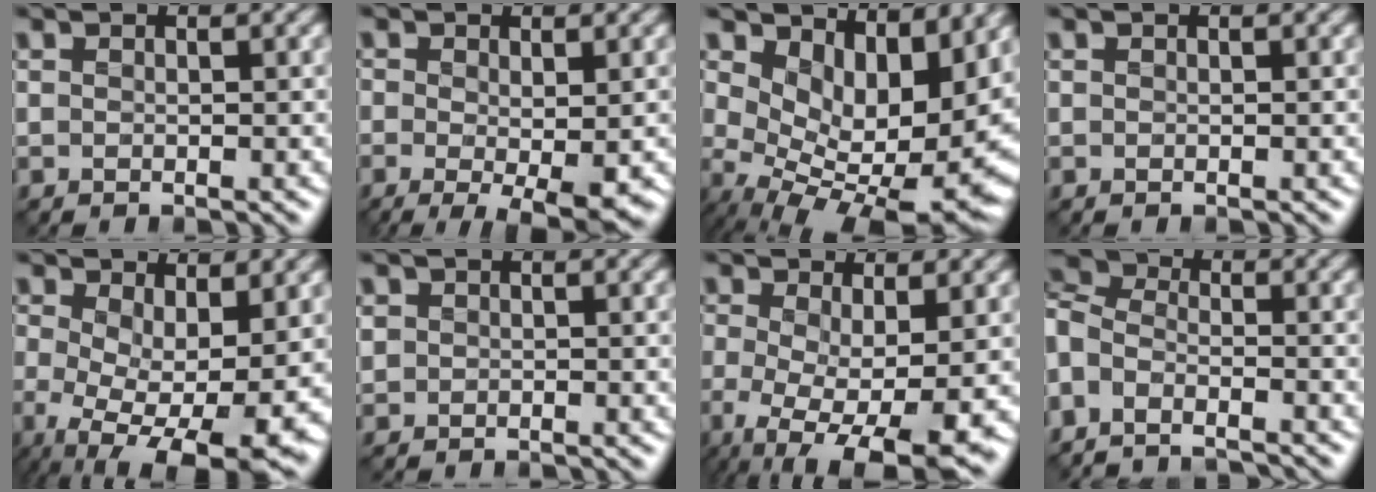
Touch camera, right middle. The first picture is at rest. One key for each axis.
{"total": 3.3, "fx": -0.9, "fy": 0.7, "fz": 3.1, "tx": -0.045, "ty": -0.012, "tz": -0.015}
{"total": 12.2, "fx": 1.0, "fy": 6.7, "fz": 10.1, "tx": -0.136, "ty": -0.020, "tz": 0.035}
{"total": 0.0}
{"total": 11.0, "fx": -2.3, "fy": 5.2, "fz": 9.4, "tx": -0.146, "ty": -0.031, "tz": -0.016}
{"total": 1.2, "fx": -0.7, "fy": 0.7, "fz": -0.6, "tx": 0.016, "ty": -0.001, "tz": -0.015}
{"total": 9.1, "fx": -3.2, "fy": 3.3, "fz": 7.8, "tx": -0.128, "ty": -0.026, "tz": -0.045}
{"total": 7.8, "fx": -6.2, "fy": 3.7, "fz": 2.8, "tx": -0.047, "ty": 0.000, "tz": -0.102}